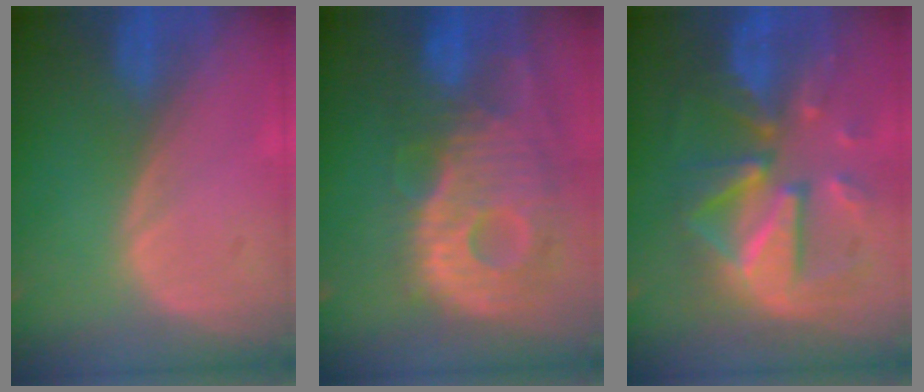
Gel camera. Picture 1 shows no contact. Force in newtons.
{"total": 13.4, "press": 11.6, "slide": 6.6}
{"total": 12.2, "press": 12.1, "slide": 1.1}